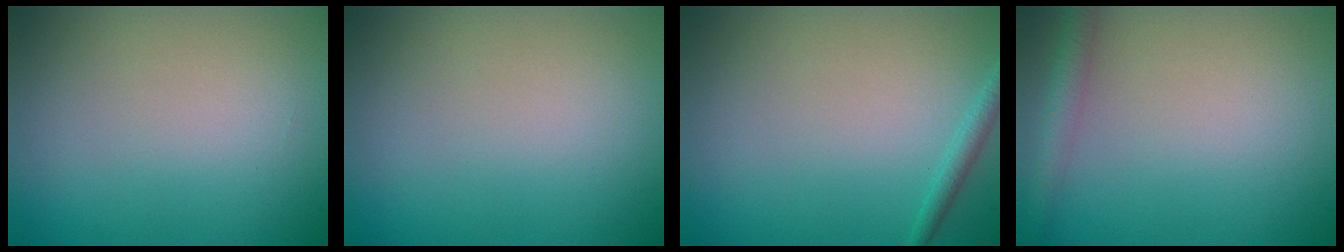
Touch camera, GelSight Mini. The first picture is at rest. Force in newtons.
{"total": 0.0}
{"total": 1.1, "press": 1.1, "slide": 0.0}
{"total": 2.2, "press": 2.2, "slide": 0.1}